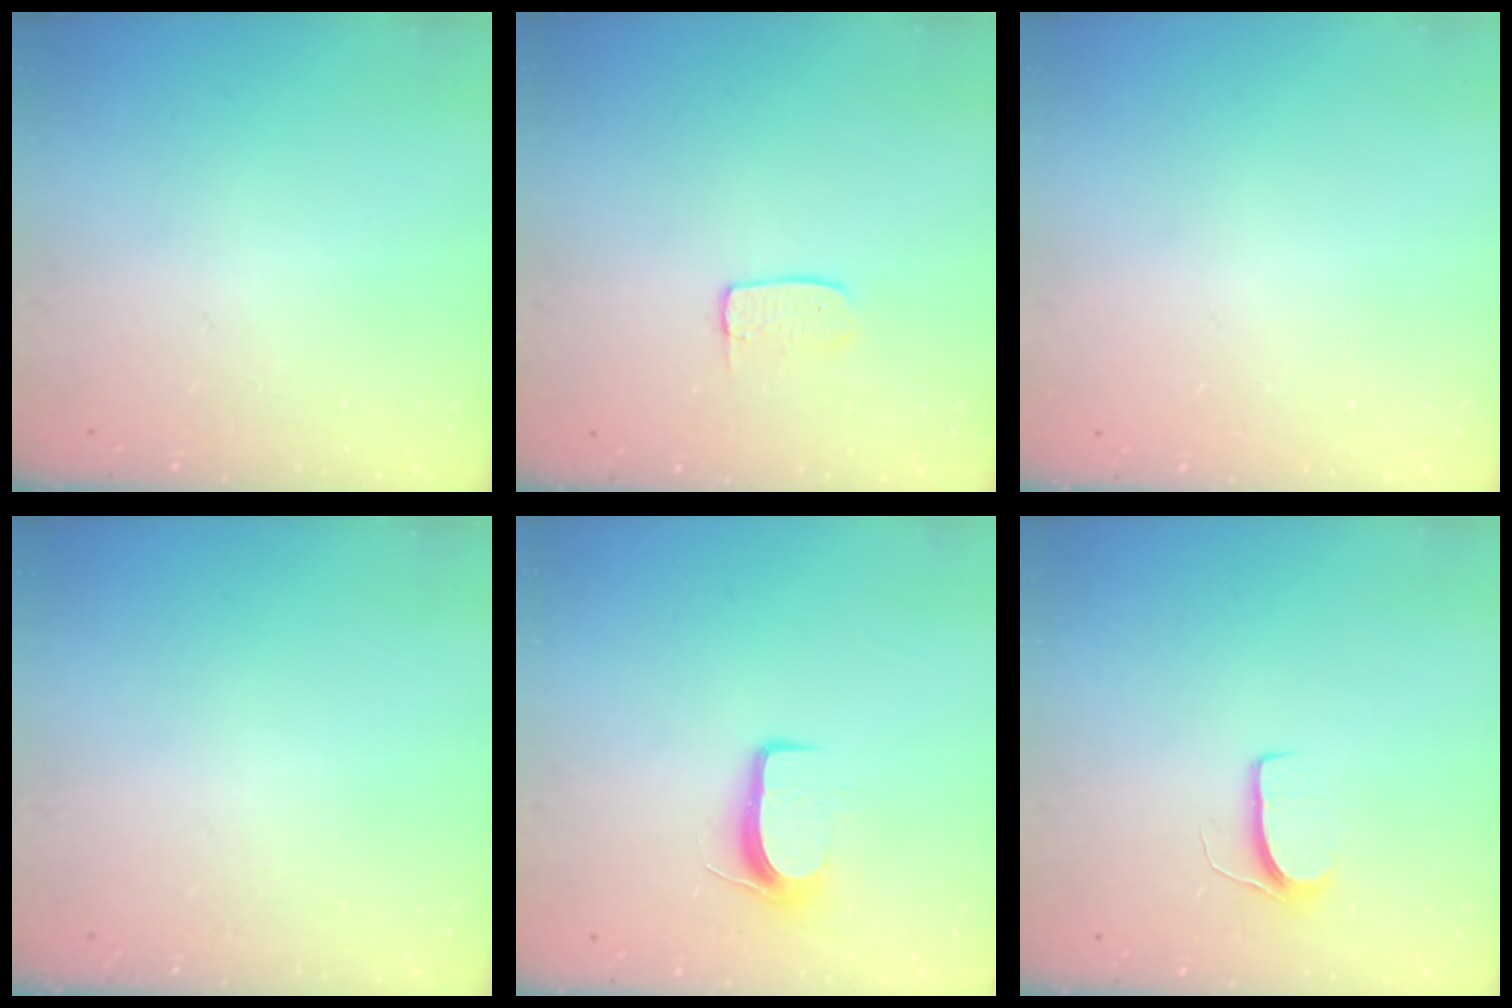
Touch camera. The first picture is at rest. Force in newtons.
{"total": 4.8, "press": 4.8, "slide": 0.3}
{"total": 0.0}
{"total": 0.0}
{"total": 7.9, "press": 7.9, "slide": 0.7}
{"total": 6.2, "press": 6.2, "slide": 0.5}